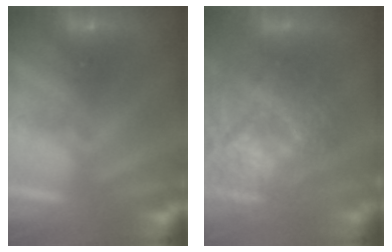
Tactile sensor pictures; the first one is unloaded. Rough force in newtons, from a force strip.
{"total": 9.8}